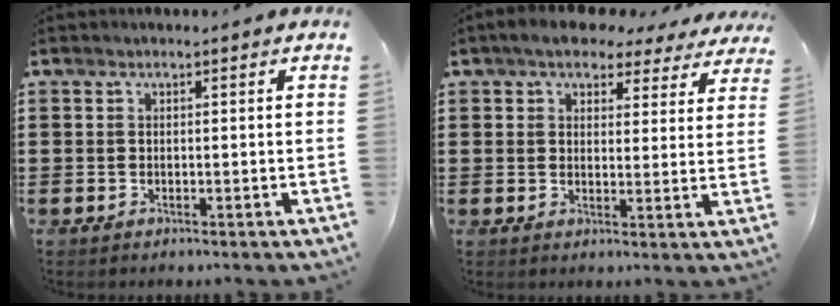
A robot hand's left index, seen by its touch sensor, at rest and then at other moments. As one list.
[{"total": 5.2, "force": [4.6, 2.1, 1.6], "torque": [-0.045, -0.011, 0.081]}]